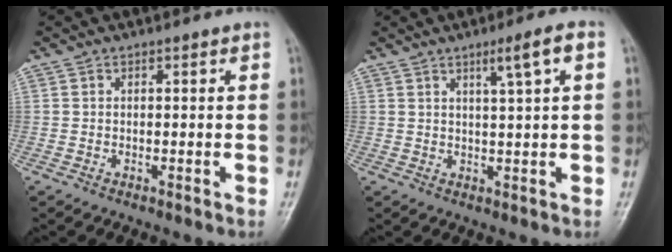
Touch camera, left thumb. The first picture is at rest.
{"total": 4.8, "force": [2.1, 0.1, 4.3], "torque": [-0.072, -0.003, 0.037]}